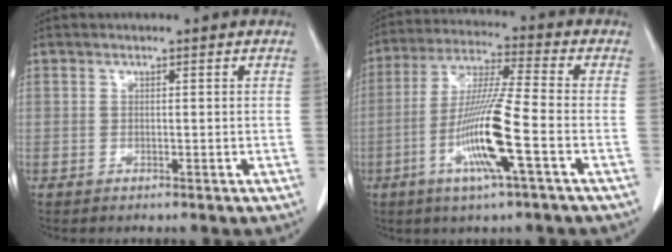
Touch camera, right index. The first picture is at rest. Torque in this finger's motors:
{"motor_torque": [1.59, -0.55, 0.48, 0.17]}